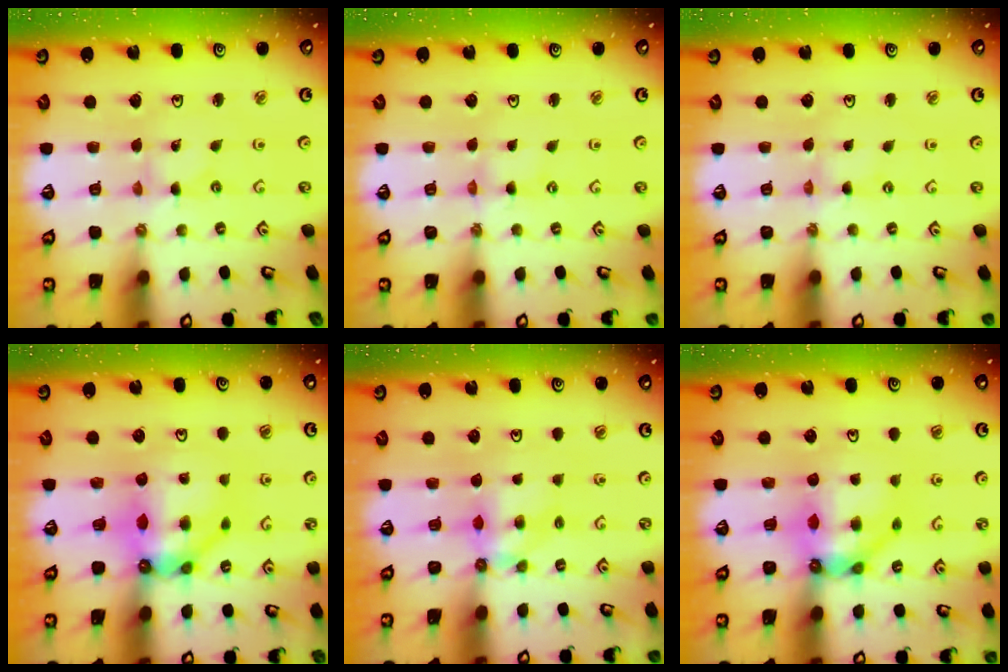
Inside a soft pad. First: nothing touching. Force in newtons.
{"total": 0.0}
{"total": 0.0}
{"total": 9.5, "press": 9.4, "slide": 1.1}
{"total": 5.4, "press": 5.4, "slide": 0.1}
{"total": 9.3, "press": 9.2, "slide": 1.0}